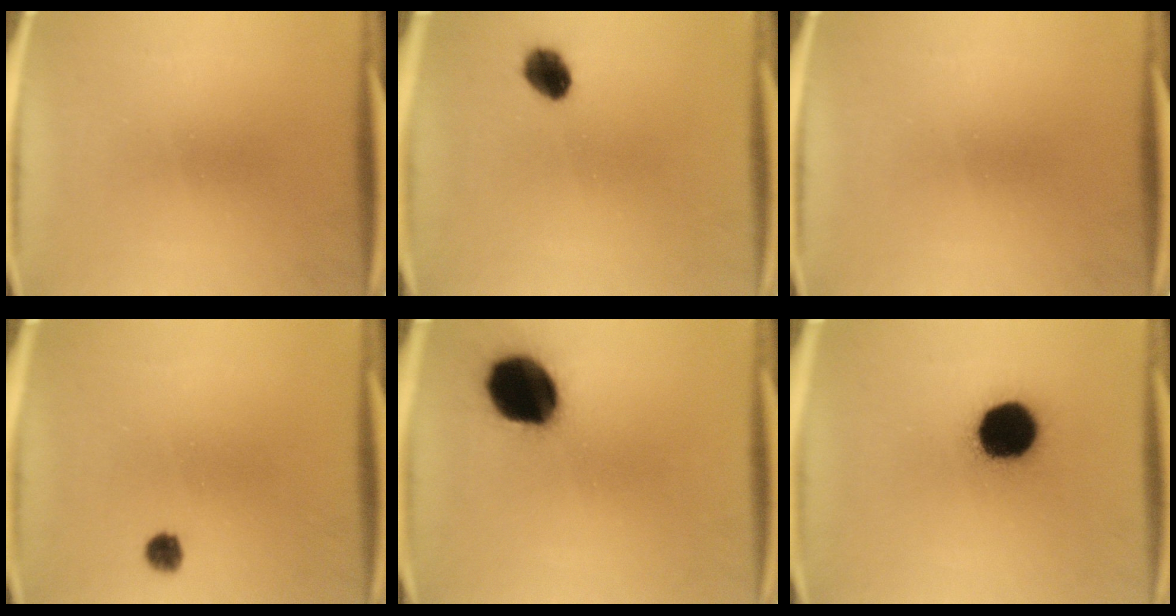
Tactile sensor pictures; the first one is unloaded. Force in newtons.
{"total": 5.5}
{"total": 0.0}
{"total": 2.3}
{"total": 18.2}
{"total": 17.0}